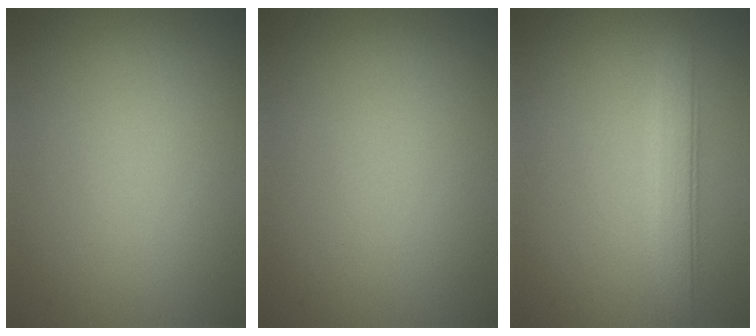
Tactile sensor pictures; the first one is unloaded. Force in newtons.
{"total": 0.0}
{"total": 3.2, "press": 3.2, "slide": 0.2}